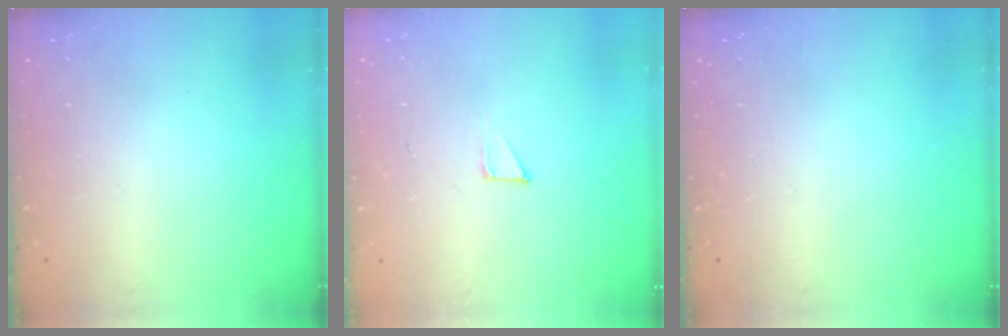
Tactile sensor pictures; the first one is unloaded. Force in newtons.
{"total": 4.3, "press": 4.2, "slide": 0.3}
{"total": 0.0}